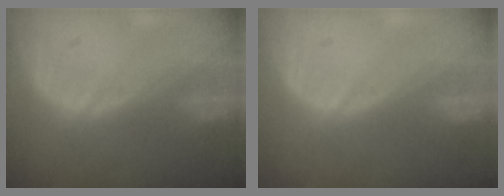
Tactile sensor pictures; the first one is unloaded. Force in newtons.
{"total": 0.0}